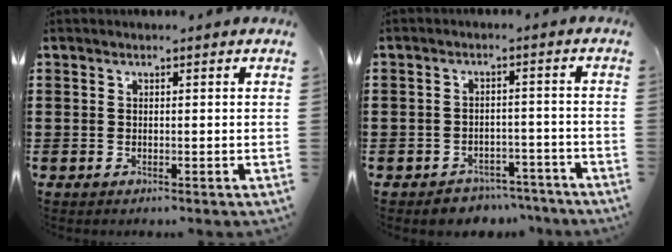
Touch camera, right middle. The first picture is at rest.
{"total": 3.1, "force": [-3.0, 0.8, -0.2], "torque": [-0.005, 0.002, -0.066]}